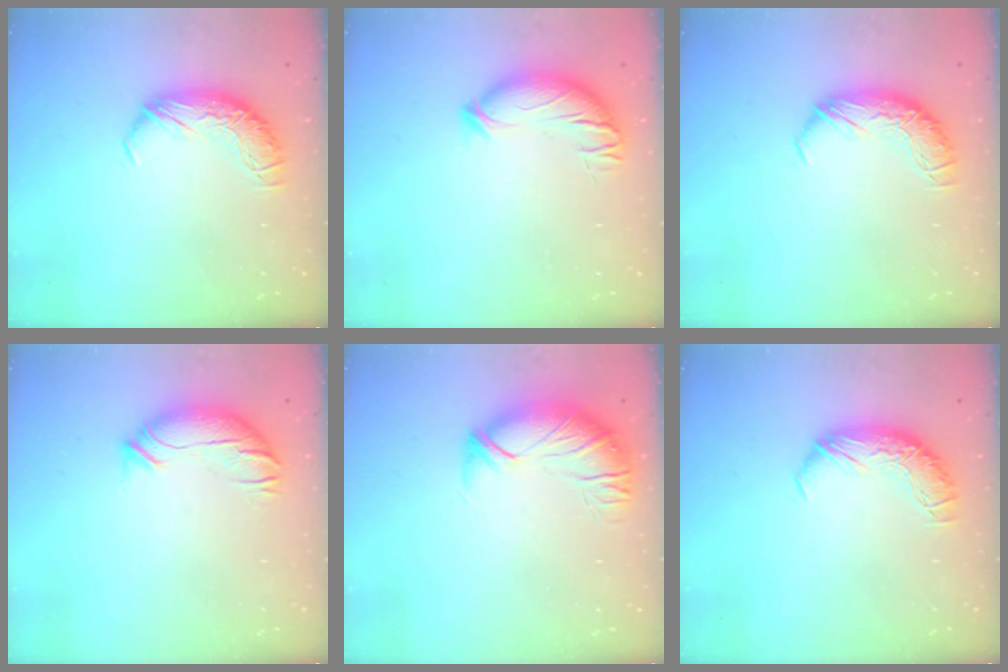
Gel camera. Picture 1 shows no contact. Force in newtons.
{"total": 3.0, "press": 2.6, "slide": 1.5}
{"total": 0.0}
{"total": 2.7, "press": 2.1, "slide": 1.7}
{"total": 2.8, "press": 1.3, "slide": 2.5}
{"total": 0.0}